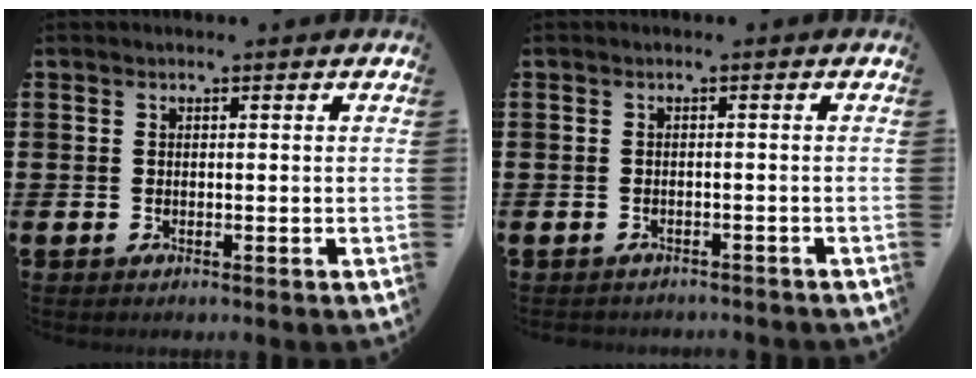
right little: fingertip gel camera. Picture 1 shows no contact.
{"total": 0.8, "force": [-0.8, 0.1, 0.0], "torque": [-0.003, -0.001, -0.016]}